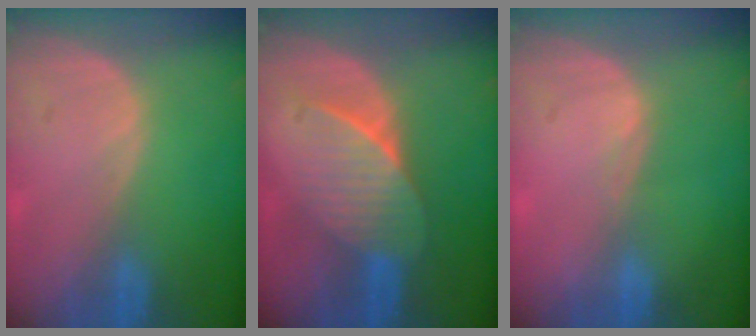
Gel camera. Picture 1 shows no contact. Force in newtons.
{"total": 7.4, "press": 6.7, "slide": 3.0}
{"total": 0.6, "press": 0.5, "slide": 0.4}